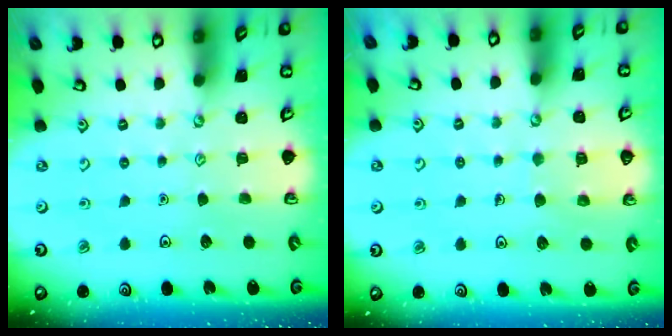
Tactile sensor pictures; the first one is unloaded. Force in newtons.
{"total": 6.5, "press": 6.4, "slide": 0.5}